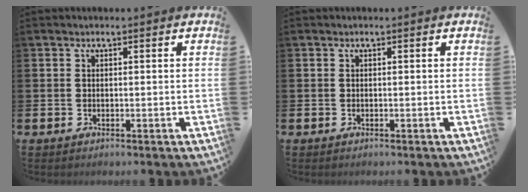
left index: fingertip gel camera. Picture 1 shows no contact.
{"total": 0.0}